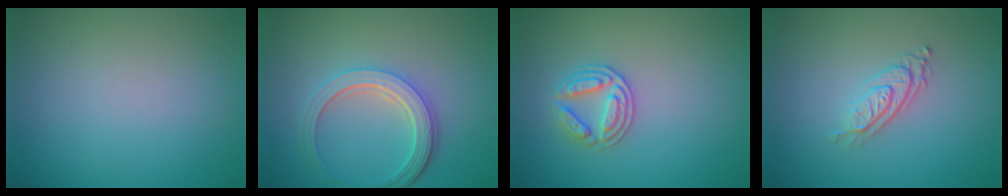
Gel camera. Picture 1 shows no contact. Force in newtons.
{"total": 4.7, "press": 3.5, "slide": 3.1}
{"total": 2.8, "press": 2.7, "slide": 0.6}
{"total": 2.8, "press": 2.1, "slide": 1.9}